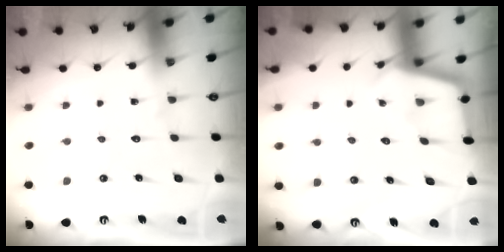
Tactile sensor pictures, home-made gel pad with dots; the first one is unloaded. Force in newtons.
{"total": 2.9, "press": 2.9, "slide": 0.3}